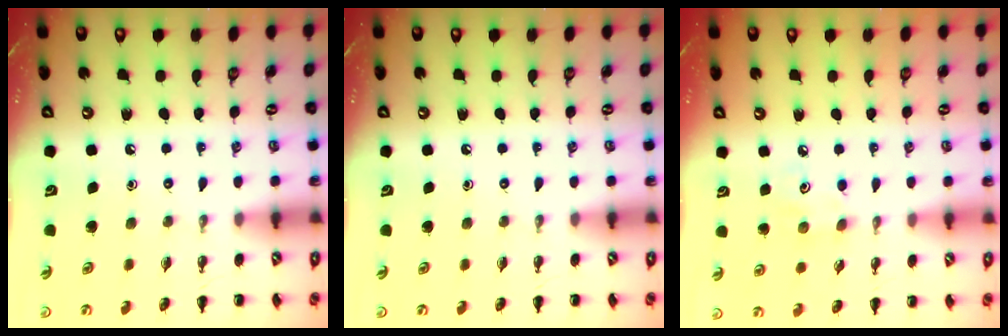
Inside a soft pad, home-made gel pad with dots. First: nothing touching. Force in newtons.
{"total": 0.0}
{"total": 3.4, "press": 3.3, "slide": 0.9}